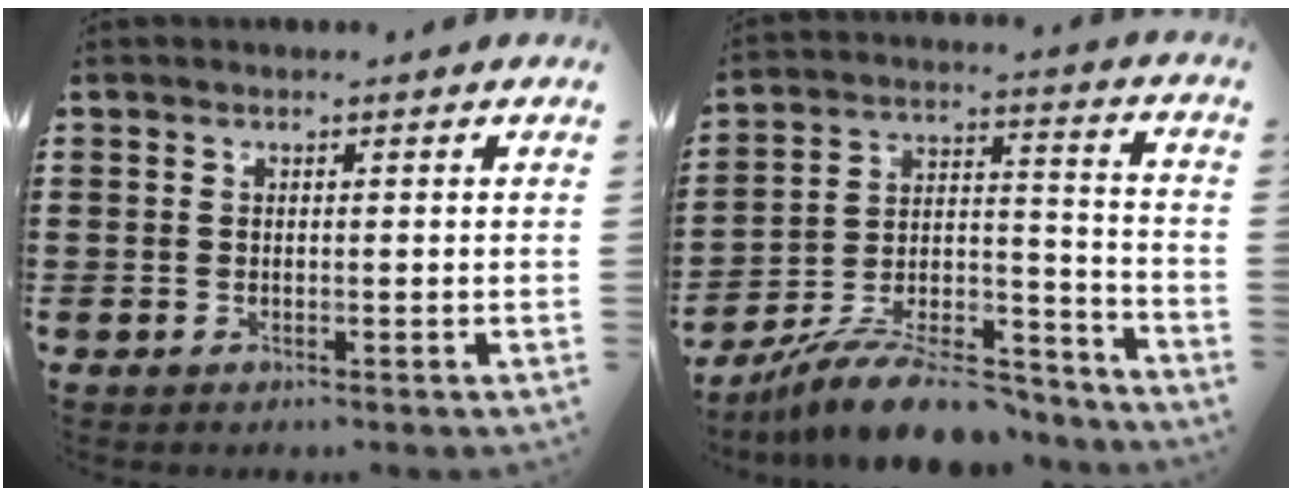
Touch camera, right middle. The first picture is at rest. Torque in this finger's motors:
{"motor_torque": [1.08, -1.05, 0.63, 0.21]}